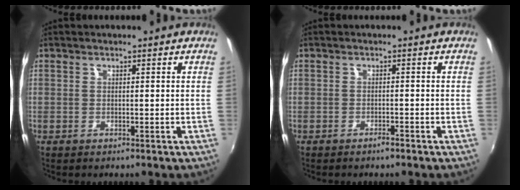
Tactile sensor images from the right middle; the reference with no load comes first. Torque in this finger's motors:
{"motor_torque": [0.91, -1.23, 0.32, 0.04]}